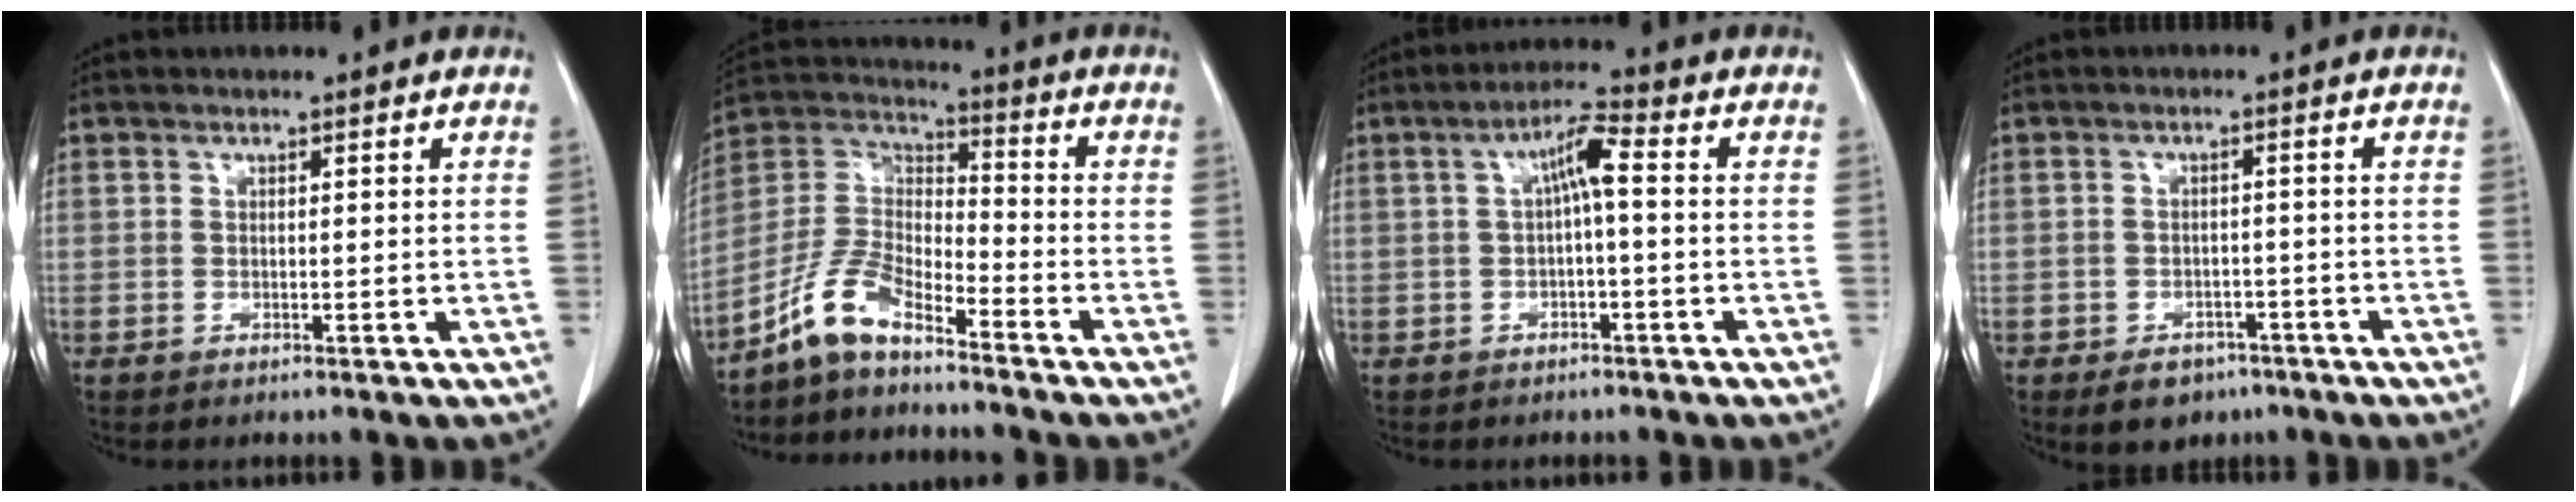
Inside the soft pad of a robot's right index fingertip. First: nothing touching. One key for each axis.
{"total": 8.7, "fx": -7.0, "fy": 2.6, "fz": 4.5, "tx": -0.108, "ty": 0.022, "tz": -0.142}
{"total": 4.8, "fx": 0.3, "fy": 0.6, "fz": 4.8, "tx": -0.084, "ty": 0.019, "tz": 0.004}
{"total": 5.0, "fx": -3.3, "fy": 3.2, "fz": 1.8, "tx": -0.024, "ty": 0.004, "tz": -0.042}